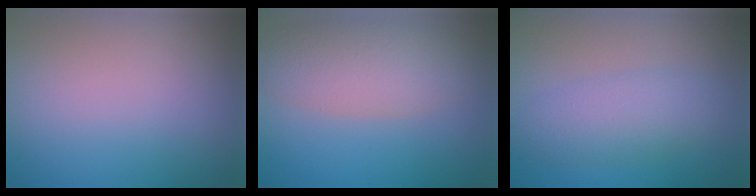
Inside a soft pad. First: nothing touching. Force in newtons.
{"total": 5.0, "press": 5.0, "slide": 0.3}
{"total": 3.8, "press": 3.8, "slide": 0.1}